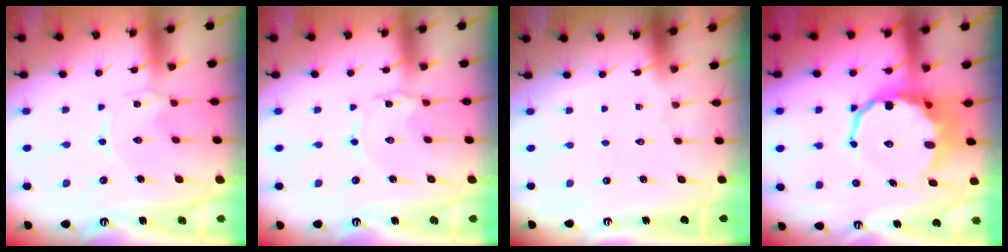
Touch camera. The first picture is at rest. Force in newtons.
{"total": 1.9, "press": 1.9, "slide": 0.3}
{"total": 0.0}
{"total": 12.1, "press": 11.7, "slide": 2.9}